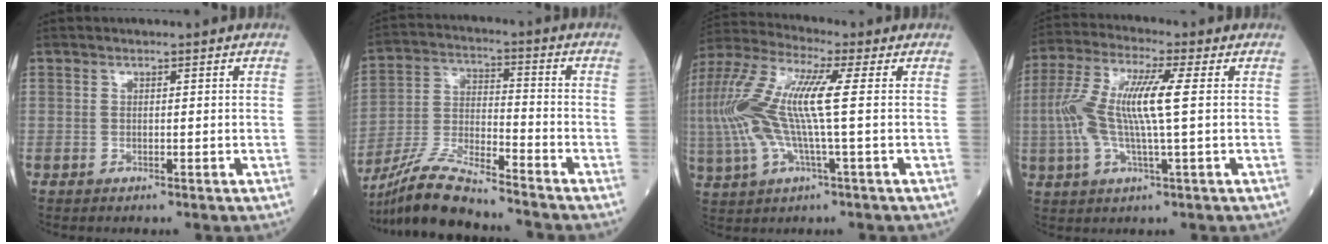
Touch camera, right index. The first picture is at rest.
{"total": 12.1, "force": [-11.1, 0.2, 5.0], "torque": [-0.100, -0.013, -0.210]}
{"total": 14.8, "force": [0.7, 2.1, 14.6], "torque": [-0.332, 0.021, 0.005]}
{"total": 10.8, "force": [0.5, 1.1, 10.8], "torque": [-0.234, 0.019, 0.002]}